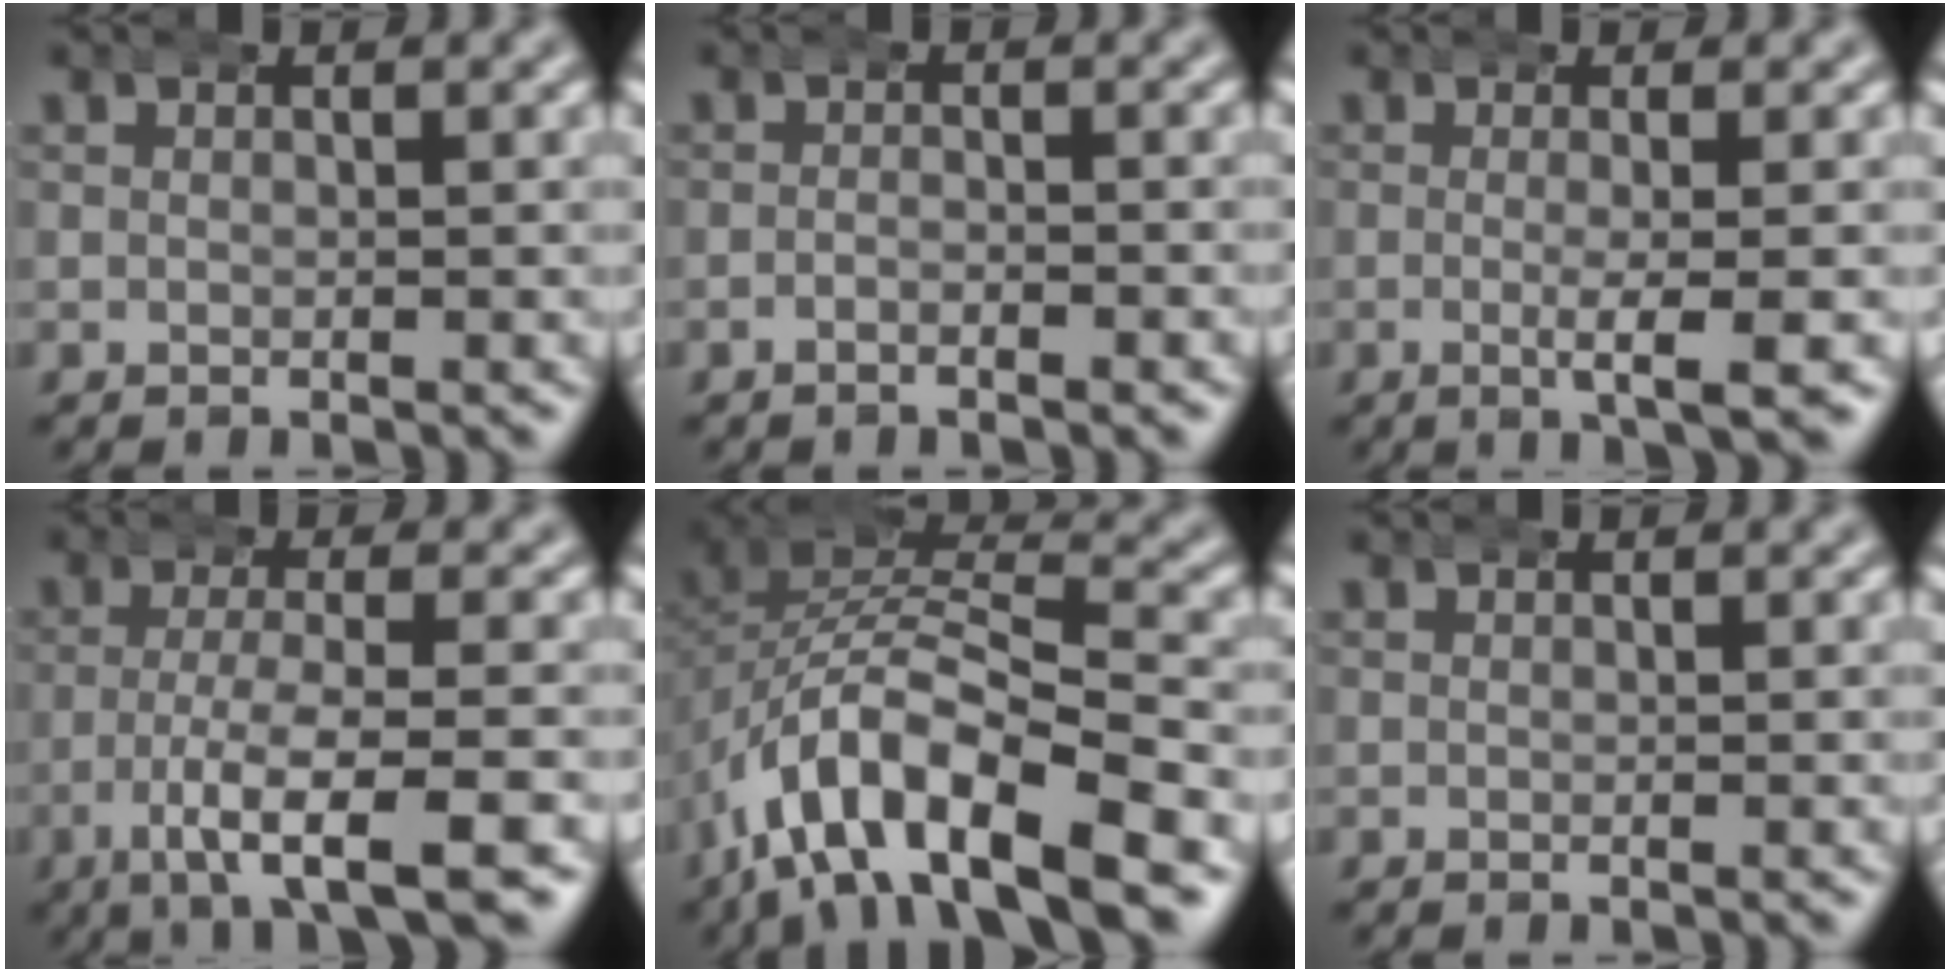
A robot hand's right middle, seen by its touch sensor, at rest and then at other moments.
{"total": 1.5, "force": [-1.2, 0.2, 0.8], "torque": [-0.007, 0.002, -0.029]}
{"total": 3.4, "force": [-0.7, 0.3, 3.3], "torque": [-0.056, -0.003, -0.017]}
{"total": 7.4, "force": [-4.1, 1.8, 5.8], "torque": [-0.109, -0.022, -0.057]}
{"total": 12.1, "force": [-3.7, 7.7, 8.5], "torque": [-0.170, -0.032, -0.056]}
{"total": 0.0}